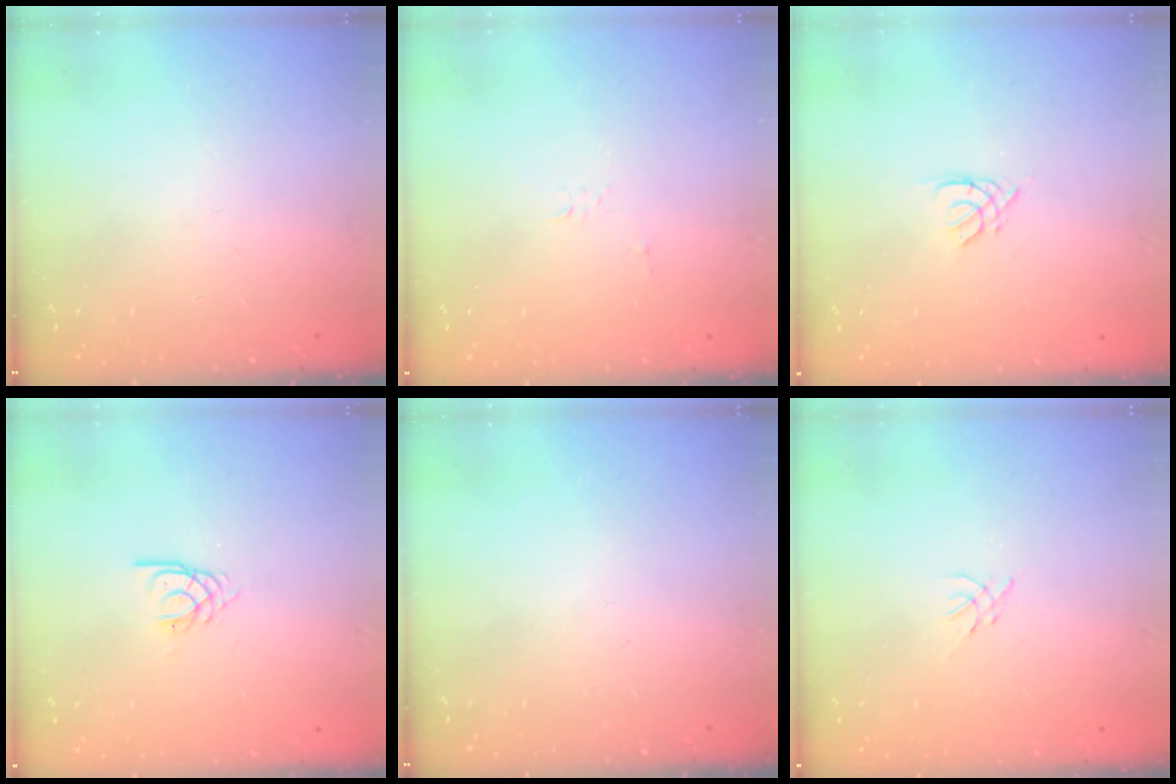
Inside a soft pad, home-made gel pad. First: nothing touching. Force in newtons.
{"total": 2.7, "press": 2.7, "slide": 0.3}
{"total": 1.3, "press": 1.3, "slide": 0.3}
{"total": 2.1, "press": 2.1, "slide": 0.3}
{"total": 0.0}
{"total": 0.0}